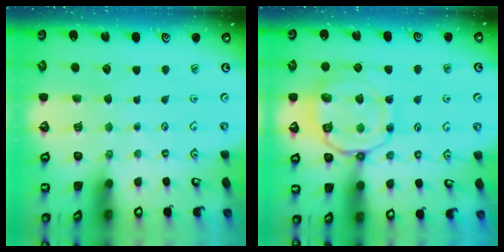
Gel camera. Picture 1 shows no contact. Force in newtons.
{"total": 13.5, "press": 13.4, "slide": 1.3}